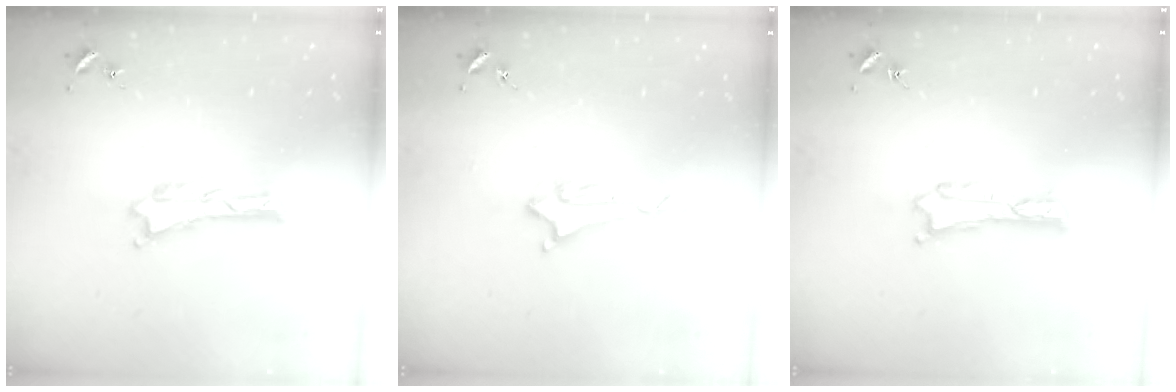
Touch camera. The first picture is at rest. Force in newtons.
{"total": 2.0, "press": 2.0, "slide": 0.4}
{"total": 0.6, "press": 0.6, "slide": 0.2}